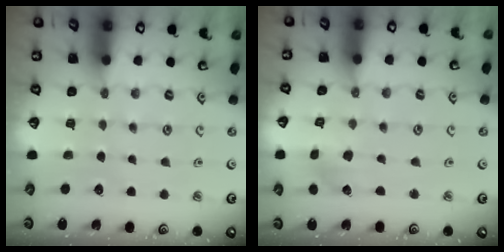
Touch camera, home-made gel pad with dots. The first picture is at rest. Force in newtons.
{"total": 2.2, "press": 2.1, "slide": 0.6}